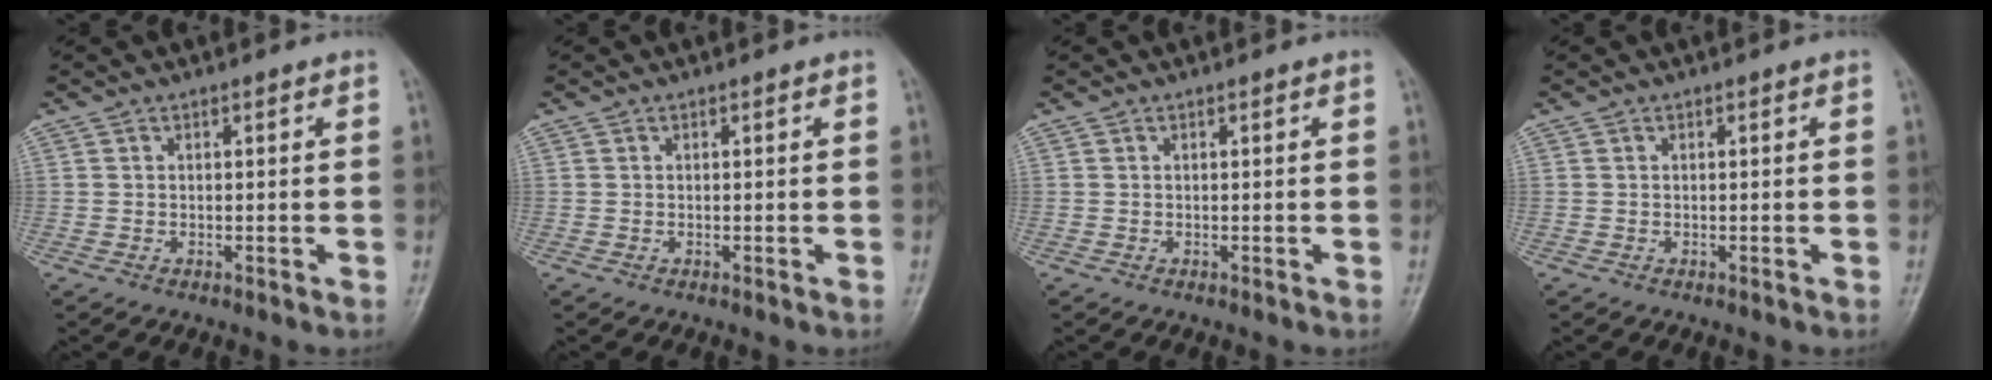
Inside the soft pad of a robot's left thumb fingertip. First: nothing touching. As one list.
[{"total": 0.0}, {"total": 0.0}, {"total": 0.0}]